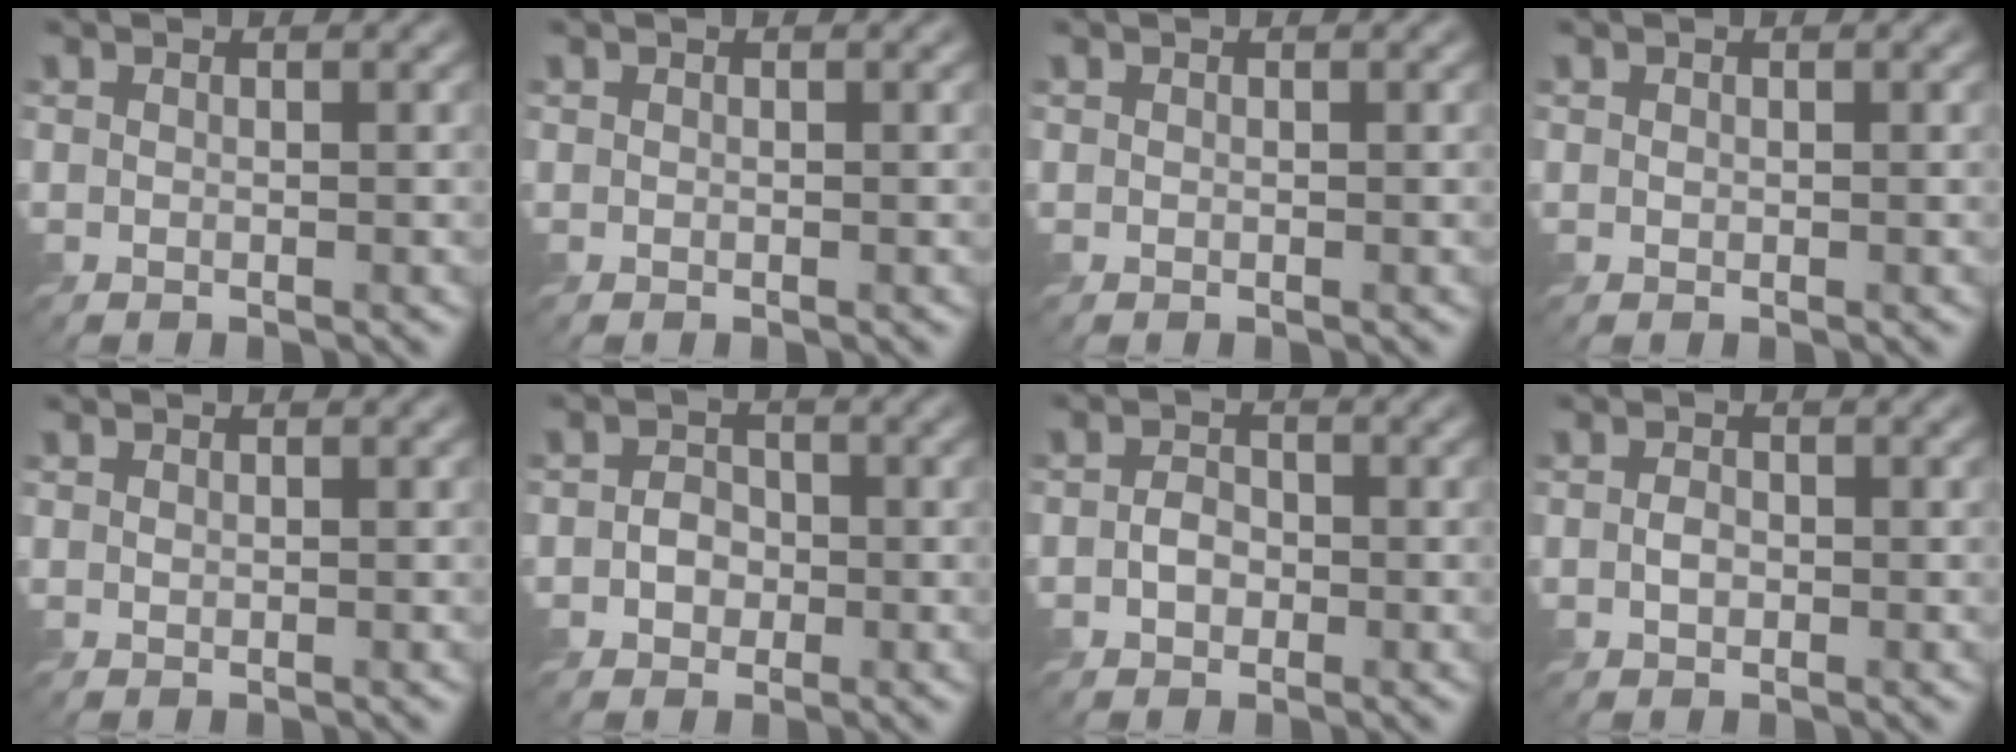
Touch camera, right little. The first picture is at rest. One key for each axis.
{"total": 0.0}
{"total": 0.0}
{"total": 0.0}
{"total": 0.0}
{"total": 2.2, "fx": -0.8, "fy": 1.8, "fz": 0.9, "tx": -0.010, "ty": -0.001, "tz": -0.021}
{"total": 2.0, "fx": -0.8, "fy": 1.5, "fz": 1.0, "tx": -0.017, "ty": 0.000, "tz": -0.021}
{"total": 1.3, "fx": -0.5, "fy": 0.9, "fz": 0.8, "tx": -0.015, "ty": -0.001, "tz": -0.012}